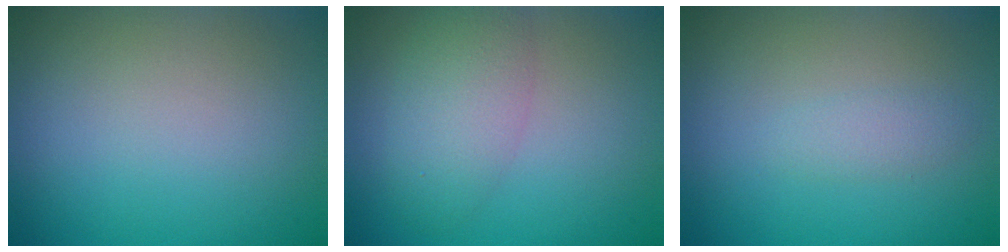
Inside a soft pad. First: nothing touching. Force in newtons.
{"total": 3.9, "press": 3.9, "slide": 0.1}
{"total": 1.3, "press": 1.3, "slide": 0.1}